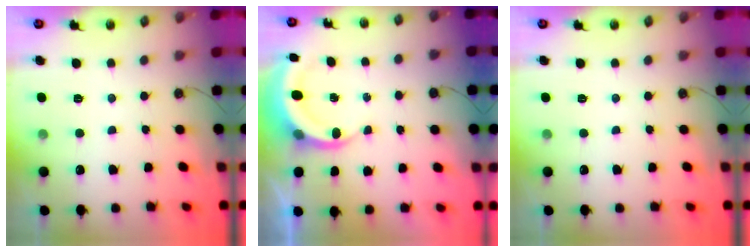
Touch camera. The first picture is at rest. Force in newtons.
{"total": 5.1, "press": 5.1, "slide": 0.5}
{"total": 0.0}